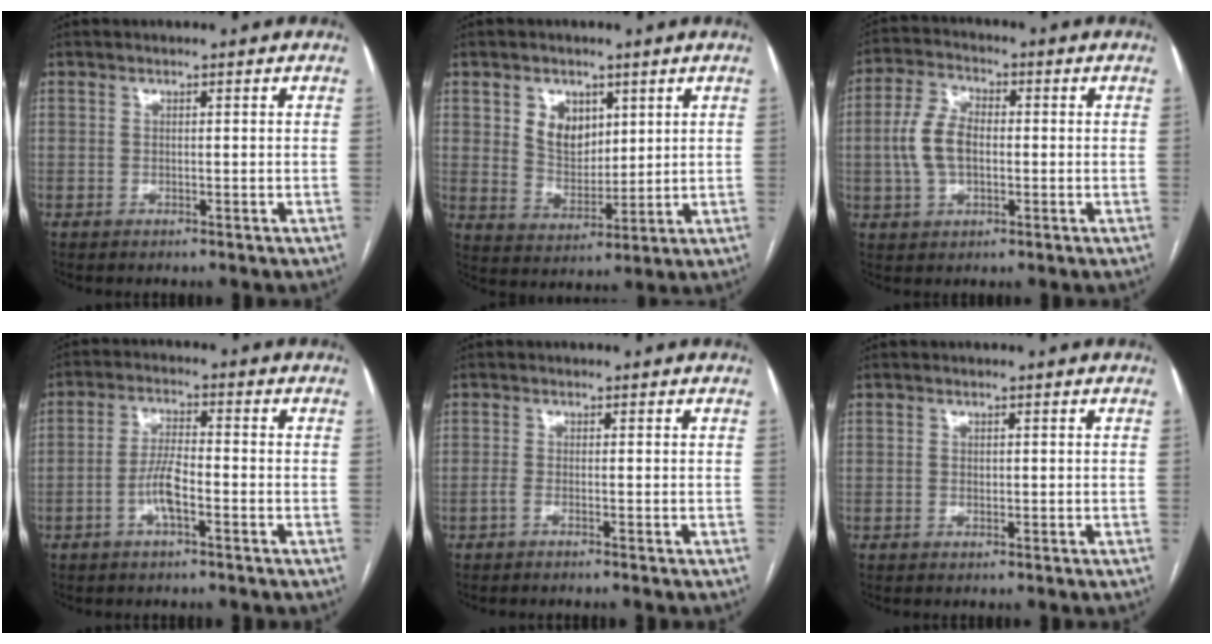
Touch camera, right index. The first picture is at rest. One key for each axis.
{"total": 7.1, "fx": 3.1, "fy": 5.0, "fz": 4.0, "tx": -0.074, "ty": 0.007, "tz": 0.067}
{"total": 8.0, "fx": -0.3, "fy": 4.6, "fz": 6.6, "tx": -0.150, "ty": 0.017, "tz": -0.006}
{"total": 5.2, "fx": -2.0, "fy": 1.1, "fz": 4.7, "tx": -0.098, "ty": 0.006, "tz": -0.039}
{"total": 1.2, "fx": -0.8, "fy": -0.3, "fz": 0.9, "tx": -0.016, "ty": 0.002, "tz": -0.014}
{"total": 0.8, "fx": 0.1, "fy": 0.6, "fz": 0.5, "tx": -0.010, "ty": 0.001, "tz": 0.002}